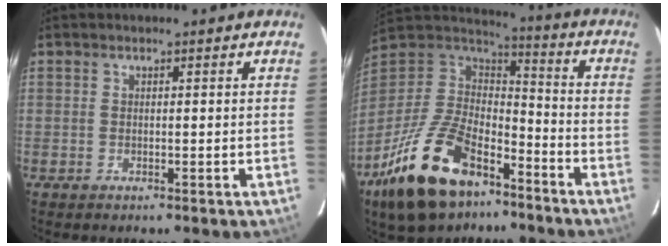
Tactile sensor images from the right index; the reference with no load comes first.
{"total": 23.9, "force": [-14.5, 12.2, 14.6], "torque": [-0.310, -0.010, -0.245]}